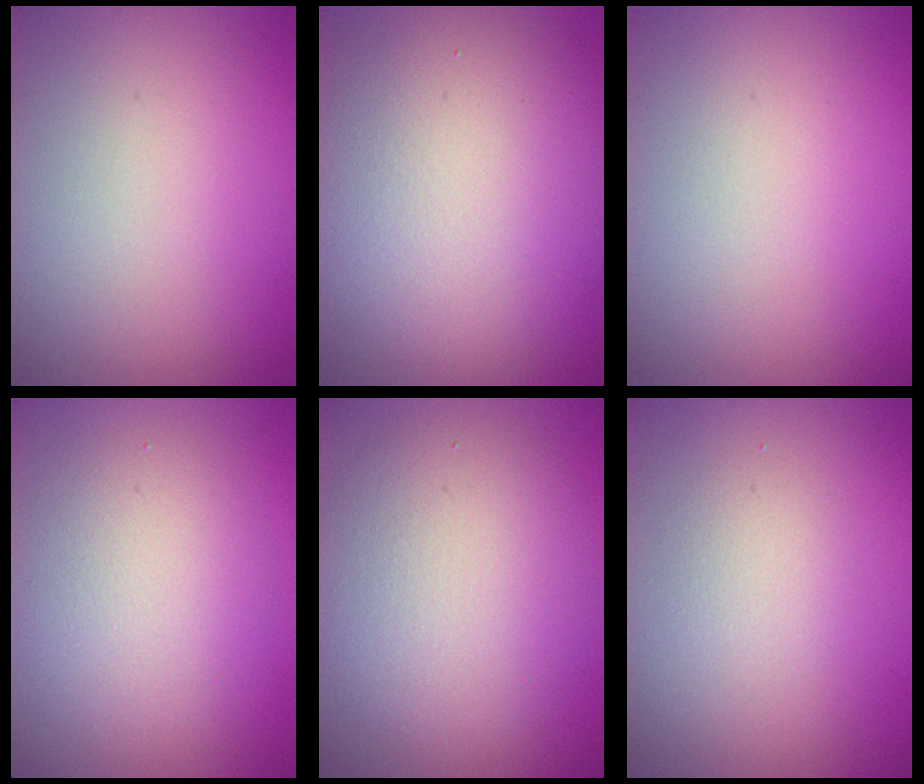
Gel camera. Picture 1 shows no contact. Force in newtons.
{"total": 12.5, "press": 12.4, "slide": 1.2}
{"total": 0.0}
{"total": 4.2, "press": 4.2, "slide": 0.1}
{"total": 6.0, "press": 6.0, "slide": 0.2}
{"total": 1.5, "press": 1.5, "slide": 0.1}